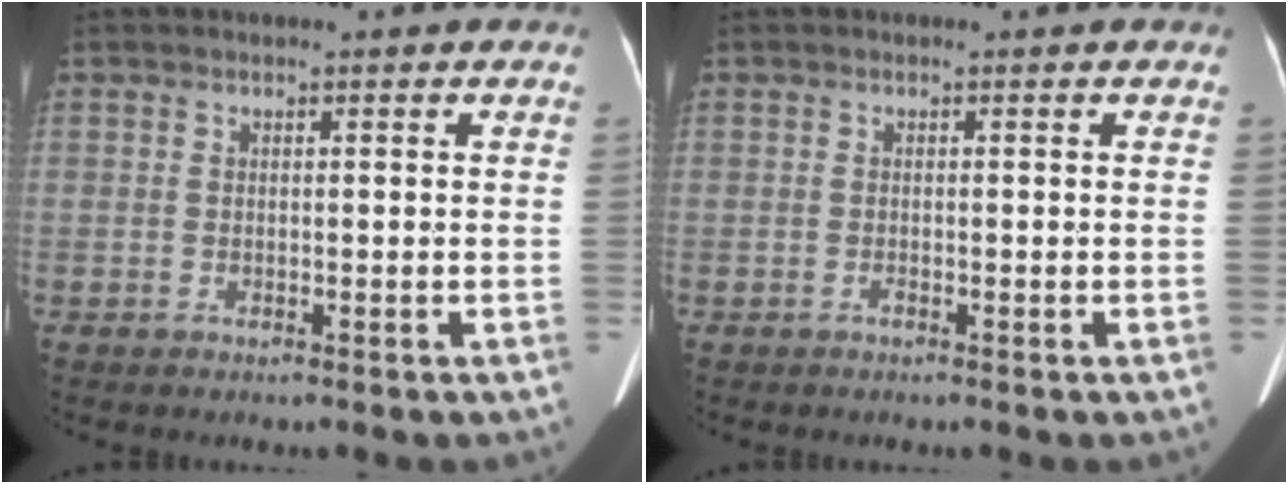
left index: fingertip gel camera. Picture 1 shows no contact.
{"total": 0.0}